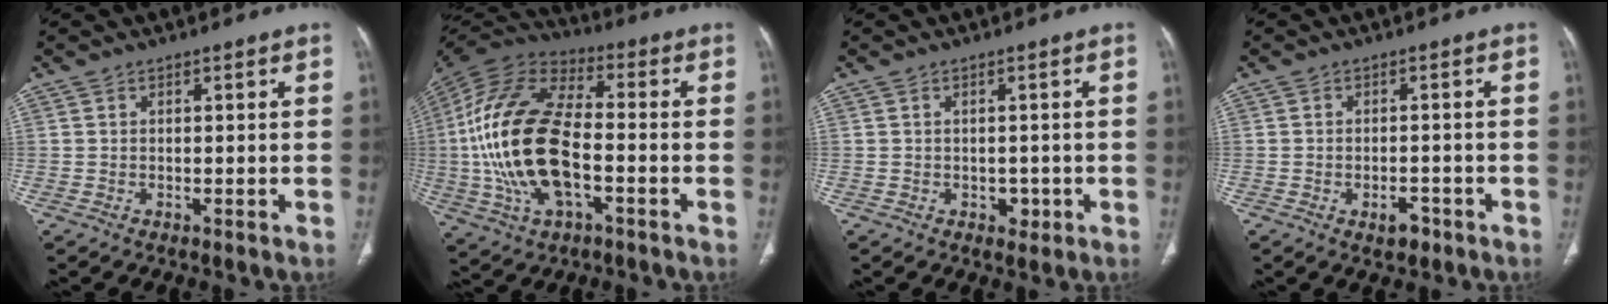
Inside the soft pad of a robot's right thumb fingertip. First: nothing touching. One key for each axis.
{"total": 23.0, "fx": -3.0, "fy": 11.6, "fz": 19.6, "tx": -0.413, "ty": 0.019, "tz": -0.055}
{"total": 2.2, "fx": -0.6, "fy": 1.8, "fz": 1.1, "tx": -0.004, "ty": 0.003, "tz": -0.004}
{"total": 3.2, "fx": -1.7, "fy": 1.8, "fz": 2.0, "tx": -0.025, "ty": 0.010, "tz": -0.020}